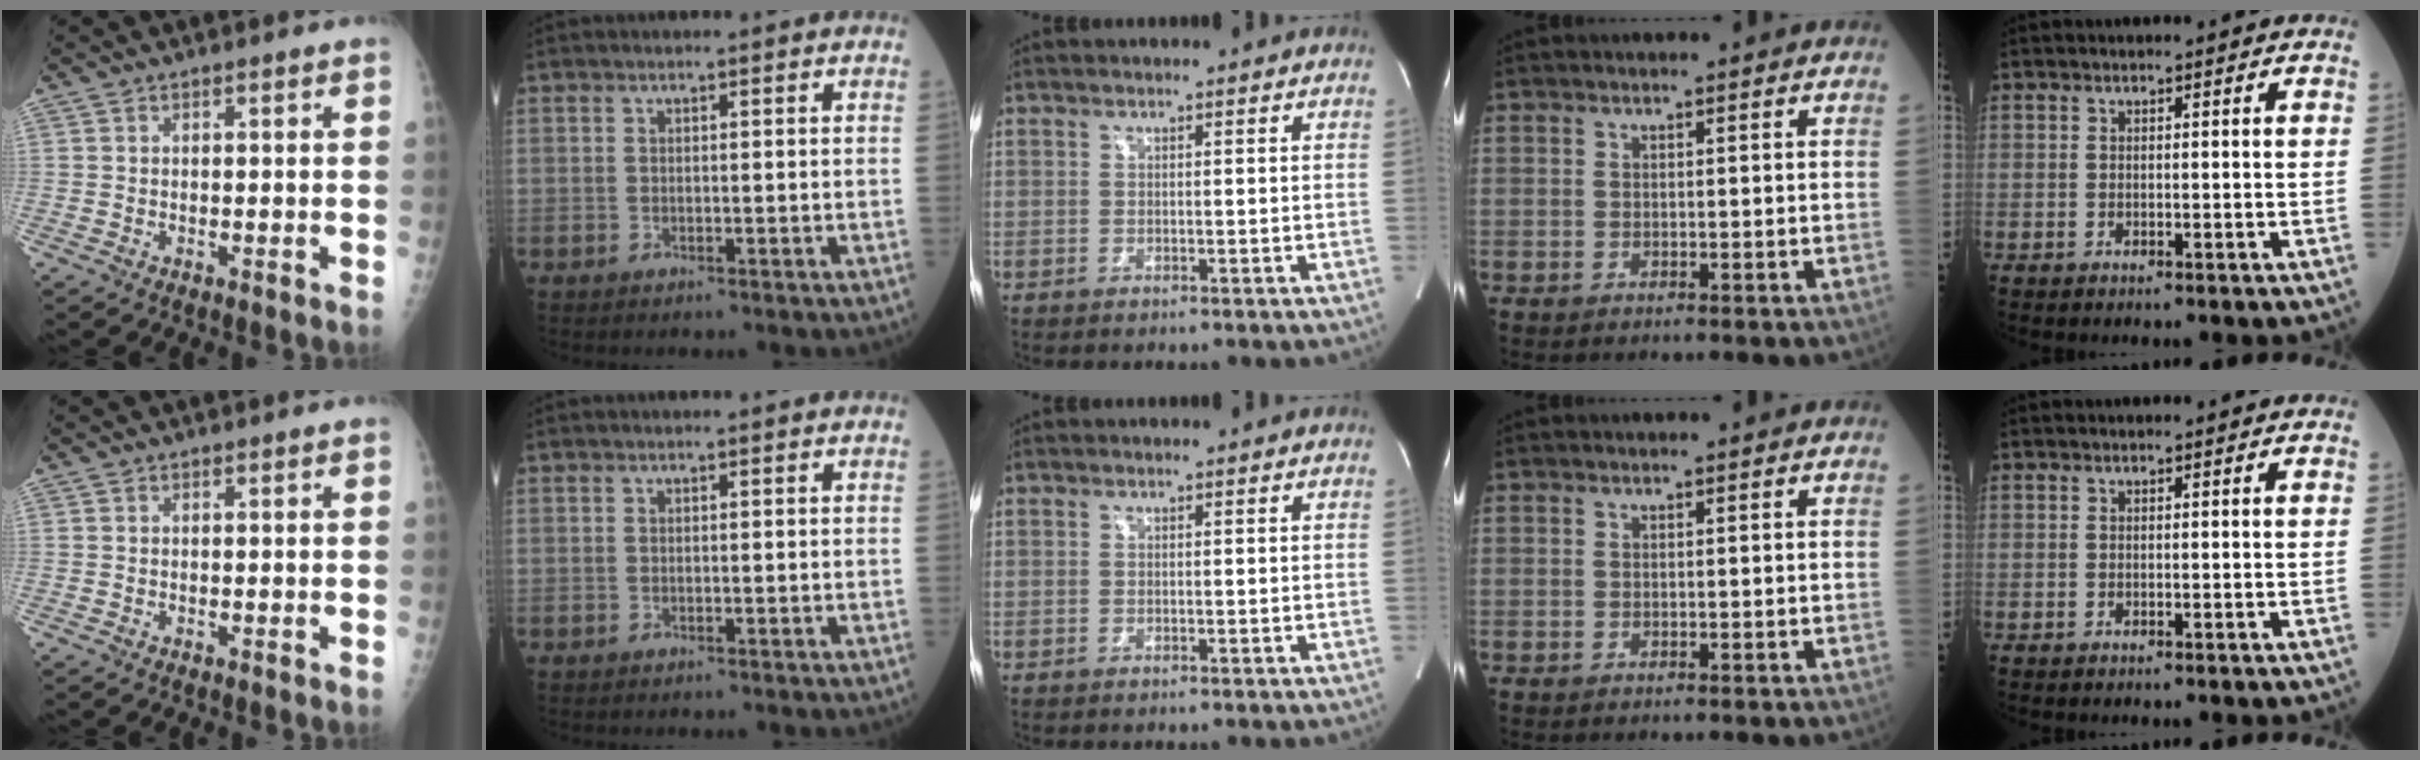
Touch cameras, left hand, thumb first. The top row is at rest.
{}